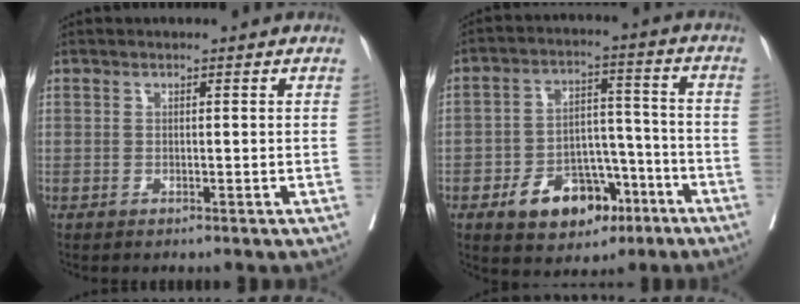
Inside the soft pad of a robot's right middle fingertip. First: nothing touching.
{"total": 11.3, "force": [-6.0, 6.7, 6.7], "torque": [-0.098, 0.020, -0.088]}